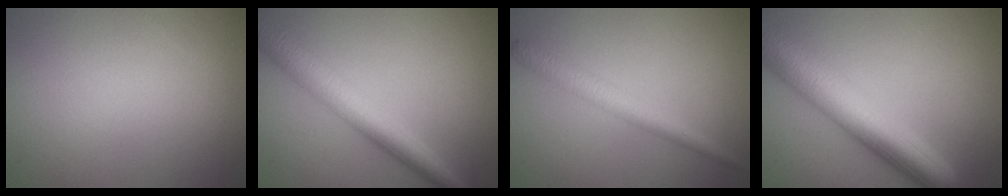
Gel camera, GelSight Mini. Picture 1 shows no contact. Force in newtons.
{"total": 5.5, "press": 5.5, "slide": 0.1}
{"total": 2.9, "press": 2.9, "slide": 0.0}
{"total": 8.6, "press": 8.6, "slide": 0.4}